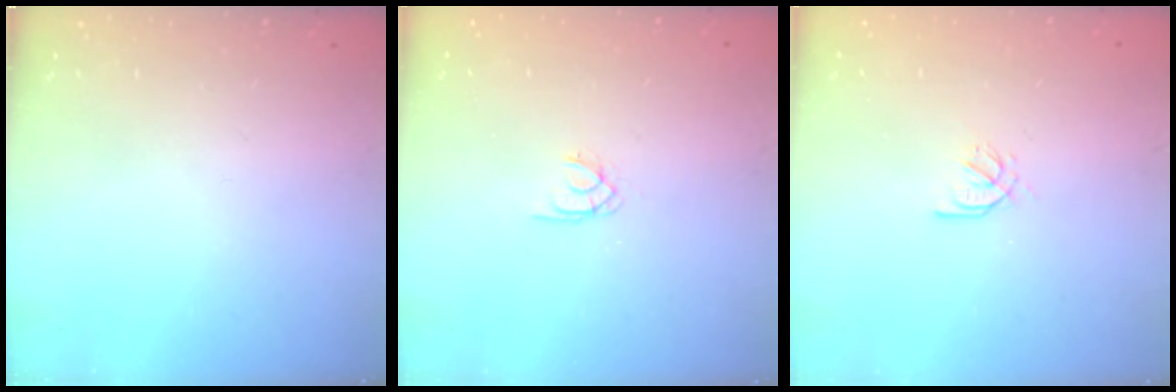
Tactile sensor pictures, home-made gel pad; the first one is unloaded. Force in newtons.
{"total": 1.4, "press": 1.4, "slide": 0.2}
{"total": 1.6, "press": 1.5, "slide": 0.3}